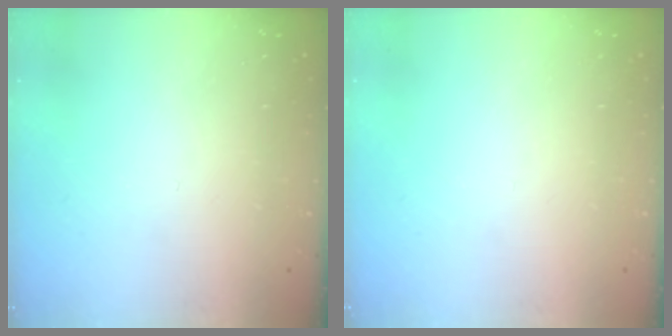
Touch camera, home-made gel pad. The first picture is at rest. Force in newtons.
{"total": 0.0}